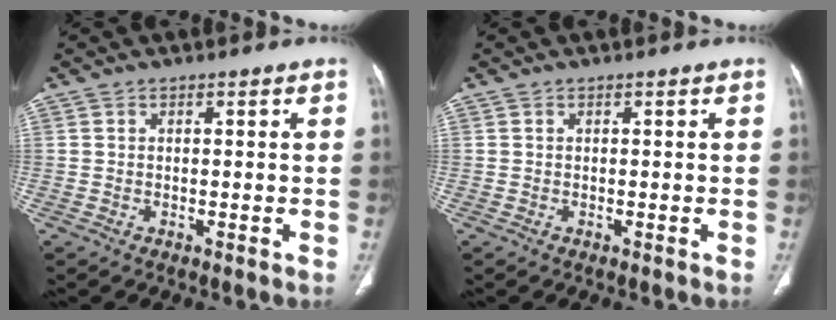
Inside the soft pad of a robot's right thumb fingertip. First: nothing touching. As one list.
[{"total": 0.0}]